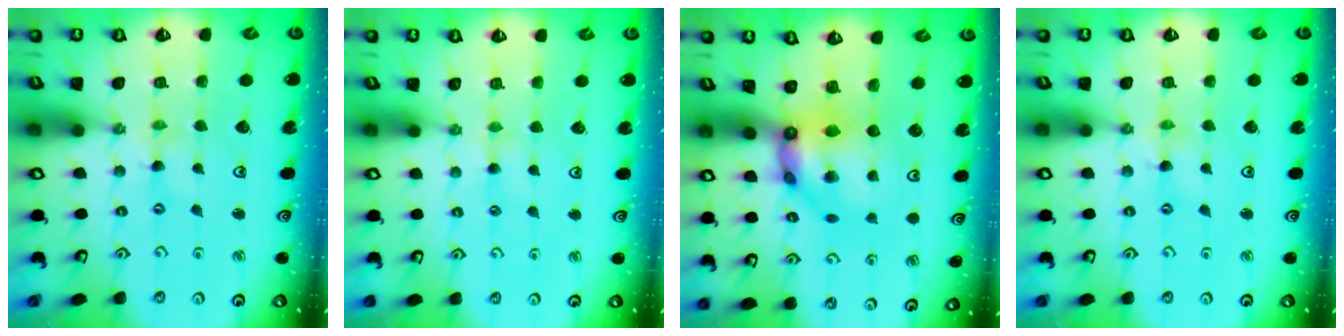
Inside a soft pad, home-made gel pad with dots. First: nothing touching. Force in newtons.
{"total": 2.8, "press": 2.8, "slide": 0.3}
{"total": 9.0, "press": 9.0, "slide": 0.6}
{"total": 0.8, "press": 0.8, "slide": 0.2}